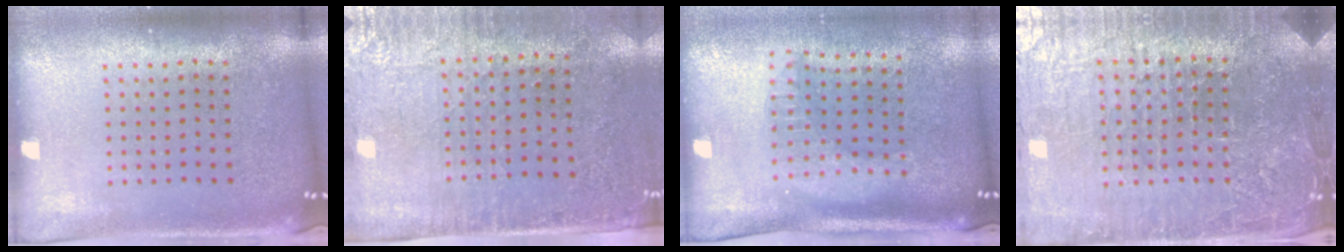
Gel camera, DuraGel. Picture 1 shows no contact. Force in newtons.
{"total": 2.8, "press": 2.4, "slide": 1.4}
{"total": 1.9, "press": 1.6, "slide": 1.1}
{"total": 5.9, "press": 5.3, "slide": 2.6}